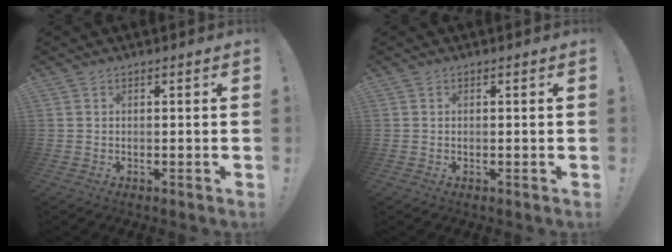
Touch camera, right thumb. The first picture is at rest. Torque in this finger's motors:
{"motor_torque": [-0.03, -0.28, -0.04, 0.08, 0.01]}